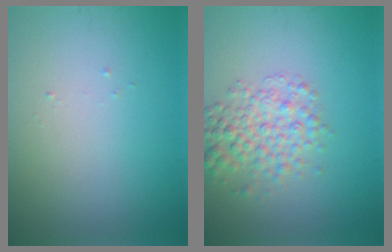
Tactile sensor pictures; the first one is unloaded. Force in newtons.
{"total": 3.9, "press": 3.9, "slide": 0.1}